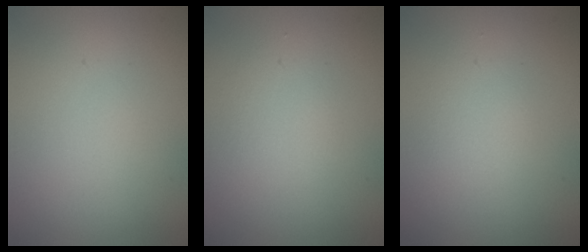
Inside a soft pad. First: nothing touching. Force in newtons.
{"total": 1.4, "press": 1.4, "slide": 0.1}
{"total": 1.2, "press": 1.2, "slide": 0.1}